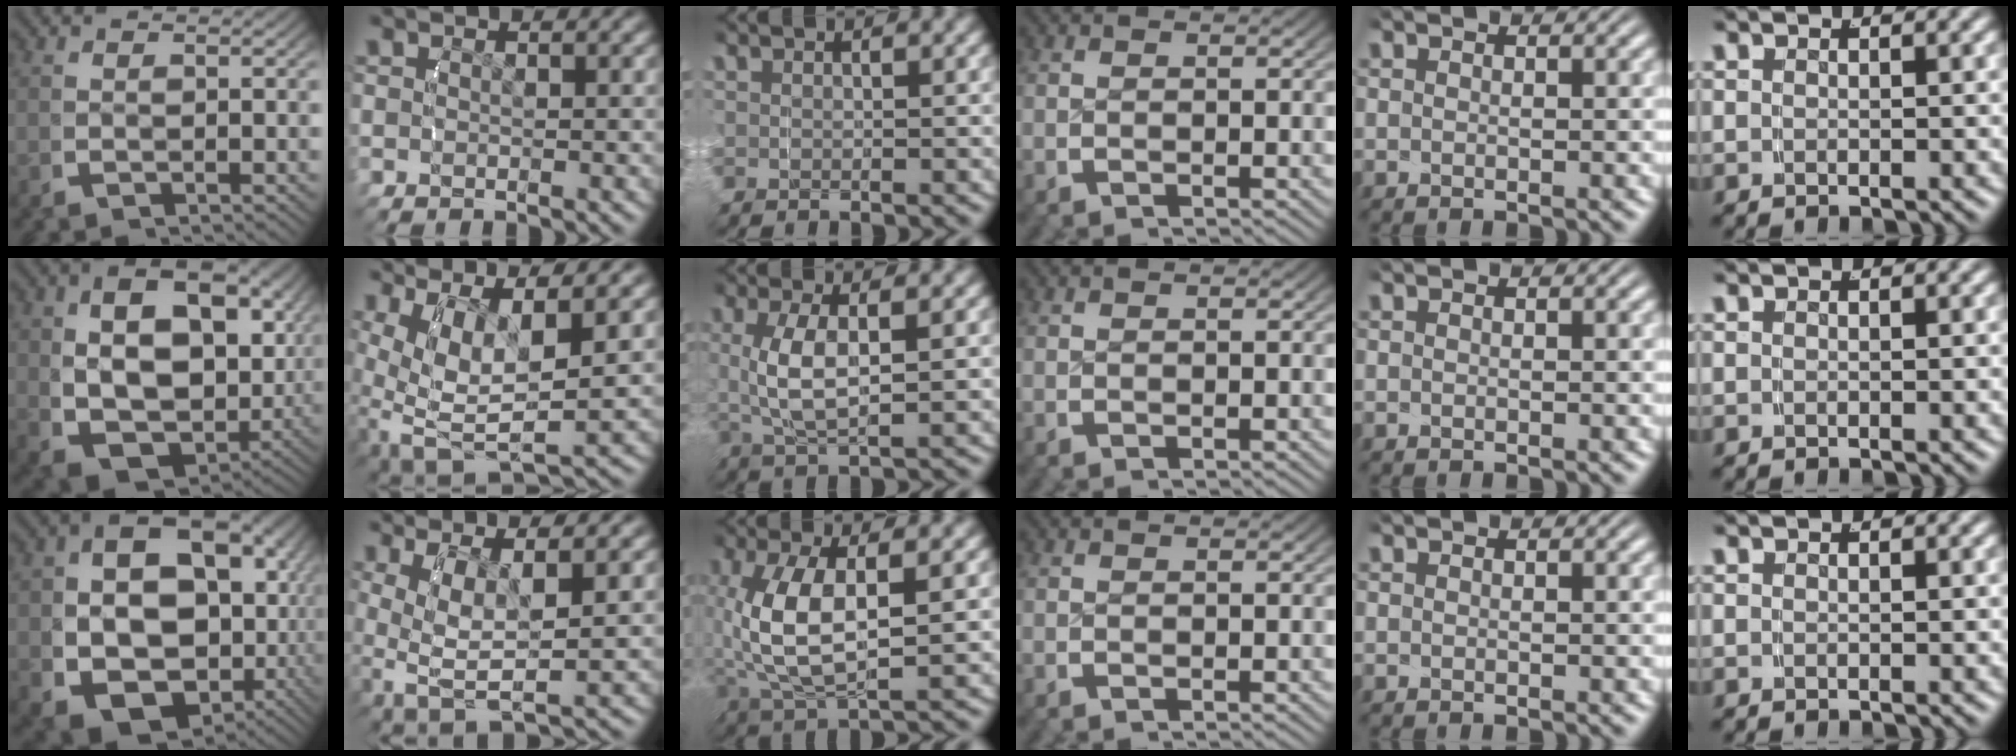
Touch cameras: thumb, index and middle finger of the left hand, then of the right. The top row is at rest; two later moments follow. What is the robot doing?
{"motion": "grasp_and_lifting", "object": "towel"}